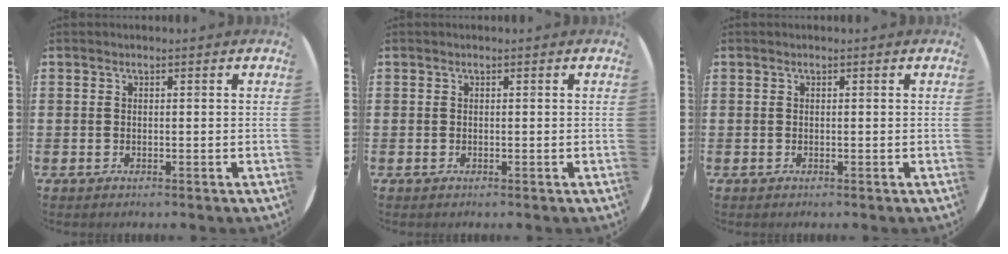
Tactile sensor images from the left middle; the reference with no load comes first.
{"total": 0.0}
{"total": 0.0}